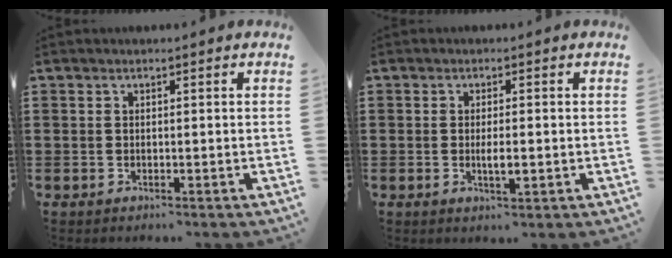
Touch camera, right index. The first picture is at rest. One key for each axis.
{"total": 2.7, "fx": -0.4, "fy": 0.6, "fz": 2.6, "tx": -0.046, "ty": -0.002, "tz": -0.007}